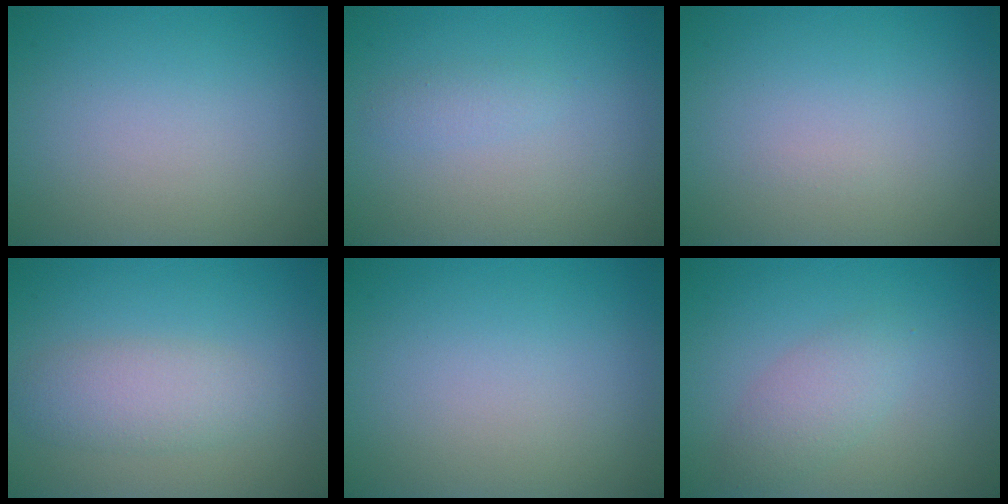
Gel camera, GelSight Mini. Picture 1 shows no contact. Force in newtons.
{"total": 1.0, "press": 1.0, "slide": 0.1}
{"total": 0.0}
{"total": 3.1, "press": 3.1, "slide": 0.1}
{"total": 0.0}
{"total": 2.4, "press": 2.4, "slide": 0.0}